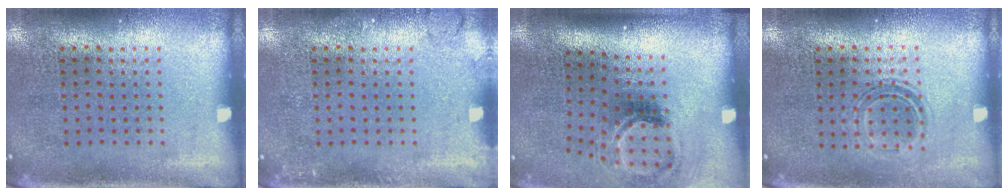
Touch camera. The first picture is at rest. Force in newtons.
{"total": 1.2, "press": 1.1, "slide": 0.2}
{"total": 2.1, "press": 1.3, "slide": 1.6}
{"total": 1.1, "press": 0.9, "slide": 0.5}